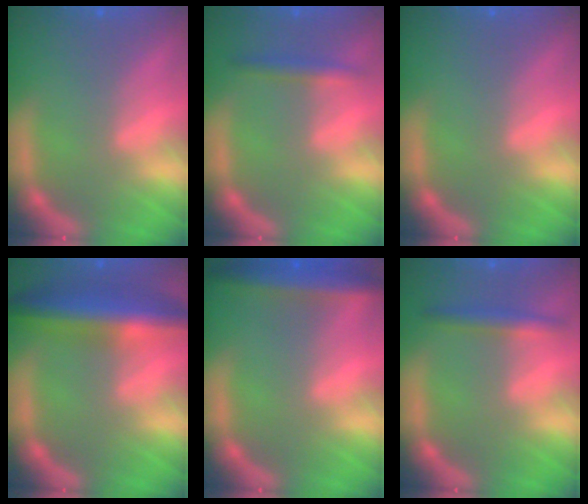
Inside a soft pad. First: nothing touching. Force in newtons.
{"total": 1.9}
{"total": 0.0}
{"total": 7.5}
{"total": 5.0}
{"total": 2.4}